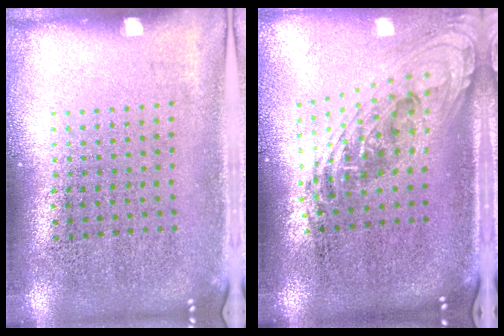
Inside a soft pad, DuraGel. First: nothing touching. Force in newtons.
{"total": 2.2, "press": 1.6, "slide": 1.5}